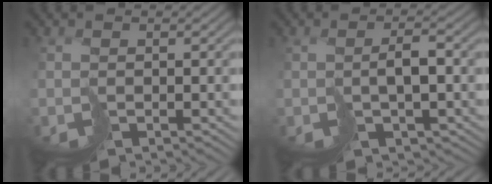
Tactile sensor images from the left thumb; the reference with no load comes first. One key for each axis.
{"total": 2.8, "fx": 0.1, "fy": 1.3, "fz": 2.4, "tx": -0.048, "ty": 0.004, "tz": 0.009}